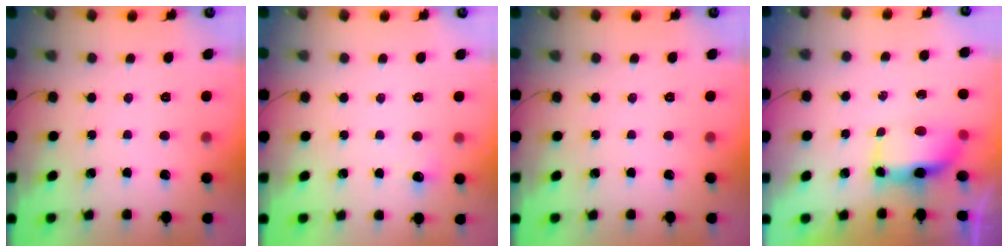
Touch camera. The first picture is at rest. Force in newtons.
{"total": 4.7, "press": 4.6, "slide": 1.2}
{"total": 0.0}
{"total": 6.9, "press": 6.8, "slide": 1.2}